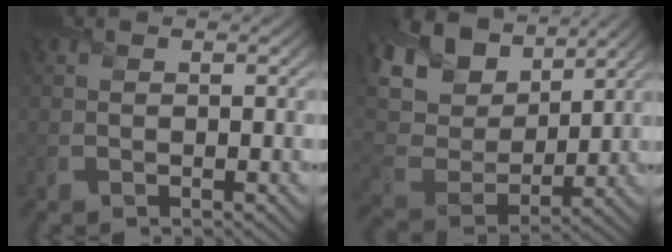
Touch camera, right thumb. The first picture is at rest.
{"total": 14.5, "force": [9.1, 8.2, 7.8], "torque": [-0.239, 0.046, 0.157]}